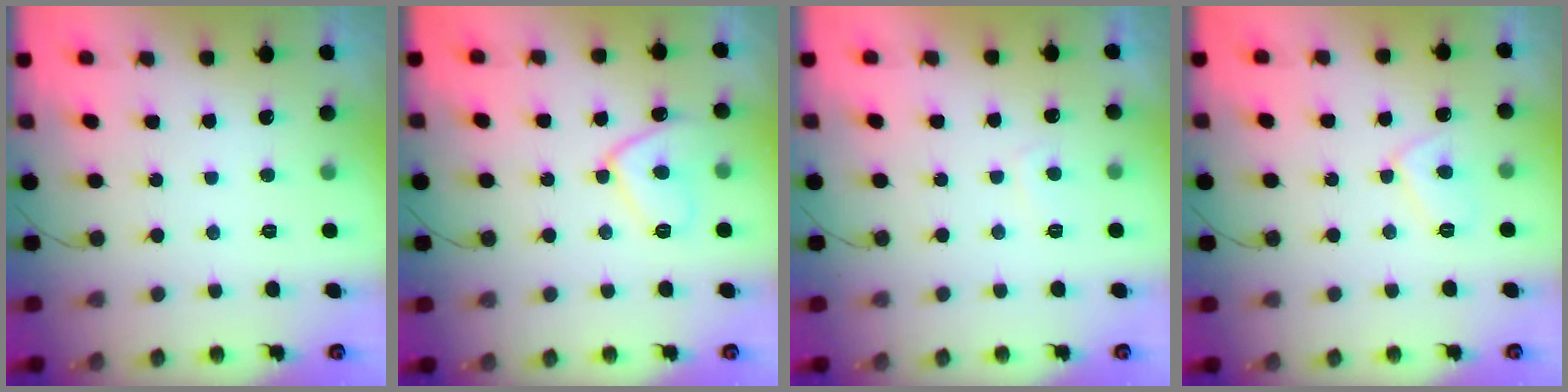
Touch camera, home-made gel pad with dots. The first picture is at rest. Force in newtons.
{"total": 9.6, "press": 9.5, "slide": 0.9}
{"total": 1.6, "press": 1.4, "slide": 0.7}
{"total": 6.4, "press": 6.4, "slide": 0.6}